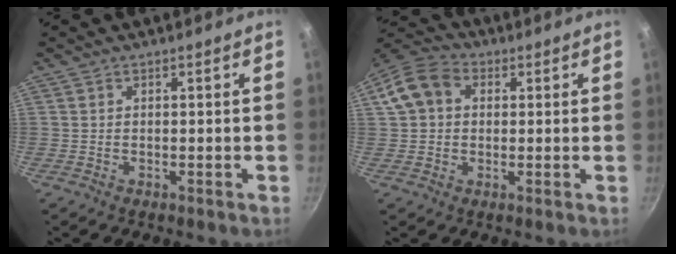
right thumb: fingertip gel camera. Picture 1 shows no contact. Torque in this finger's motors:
{"motor_torque": [-0.50, 0.73, 0.20, -0.19, 0.13]}